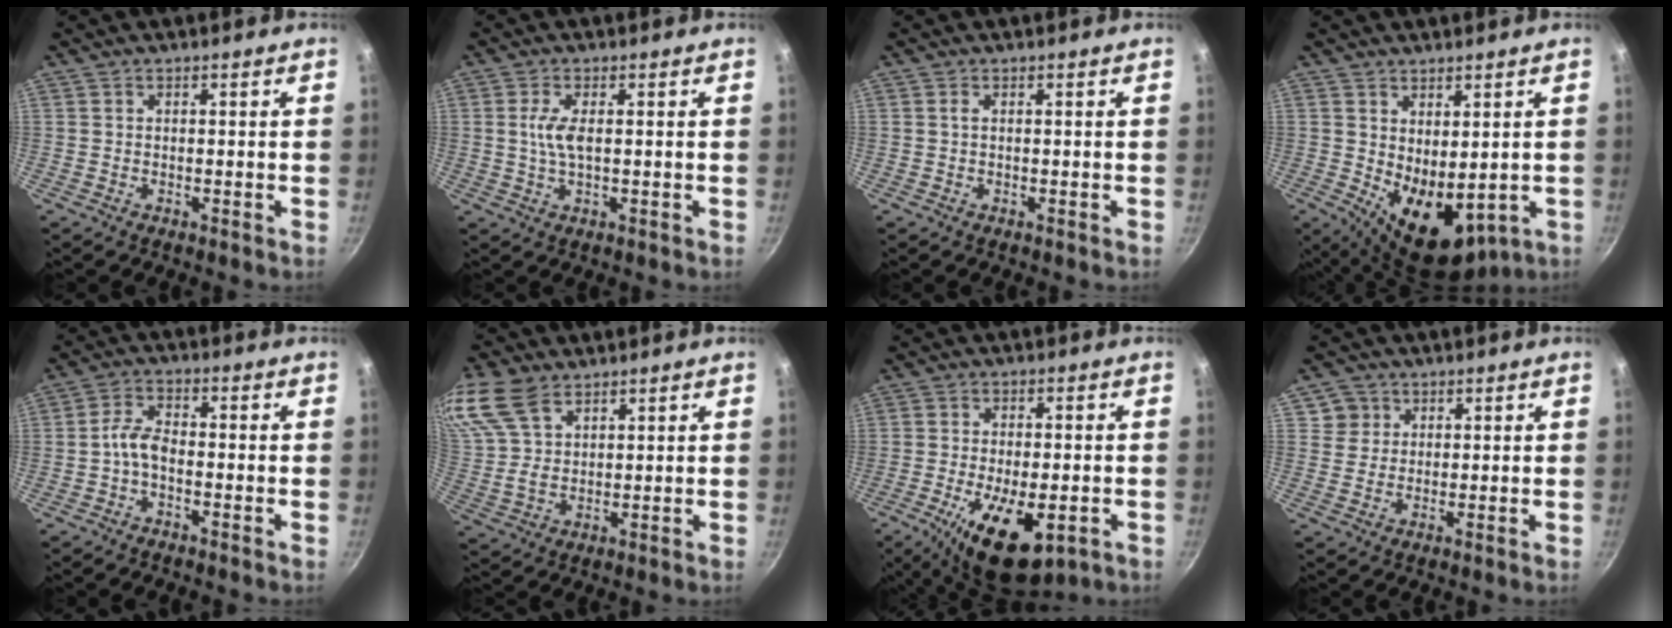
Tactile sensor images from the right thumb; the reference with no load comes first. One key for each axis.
{"total": 4.2, "fx": 0.4, "fy": 1.5, "fz": 3.9, "tx": -0.085, "ty": 0.000, "tz": 0.007}
{"total": 0.6, "fx": 0.1, "fy": 0.2, "fz": 0.5, "tx": -0.012, "ty": 0.002, "tz": 0.001}
{"total": 10.3, "fx": 0.1, "fy": 6.2, "fz": 8.3, "tx": -0.097, "ty": -0.025, "tz": 0.025}
{"total": 4.3, "fx": -1.7, "fy": 2.2, "fz": 3.2, "tx": -0.065, "ty": 0.023, "tz": -0.040}
{"total": 11.5, "fx": 6.9, "fy": 6.6, "fz": 6.4, "tx": -0.131, "ty": -0.002, "tz": 0.144}
{"total": 14.1, "fx": -5.4, "fy": 6.5, "fz": 11.3, "tx": -0.175, "ty": 0.002, "tz": -0.075}
{"total": 4.0, "fx": 1.5, "fy": 3.7, "fz": 0.4, "tx": 0.027, "ty": 0.007, "tz": 0.022}